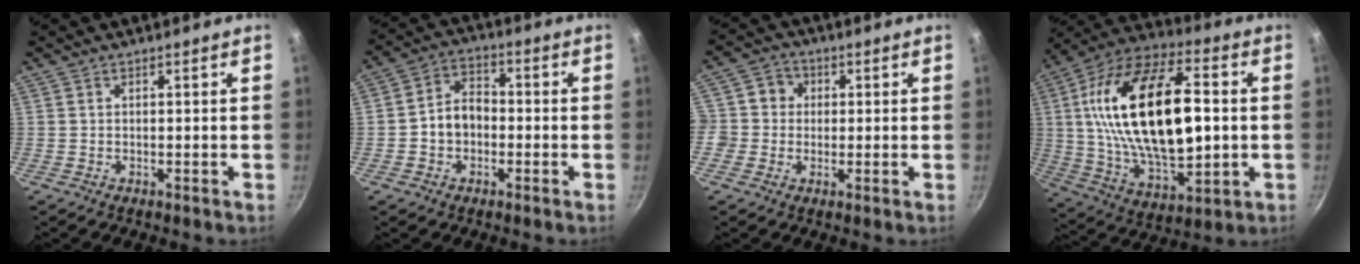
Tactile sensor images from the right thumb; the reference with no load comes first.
{"total": 7.6, "force": [-1.3, 5.8, 4.6], "torque": [-0.049, 0.028, -0.033]}
{"total": 6.0, "force": [0.2, 5.7, 1.7], "torque": [0.009, 0.010, -0.014]}
{"total": 29.6, "force": [2.6, 15.5, 25.2], "torque": [-0.446, 0.011, 0.048]}